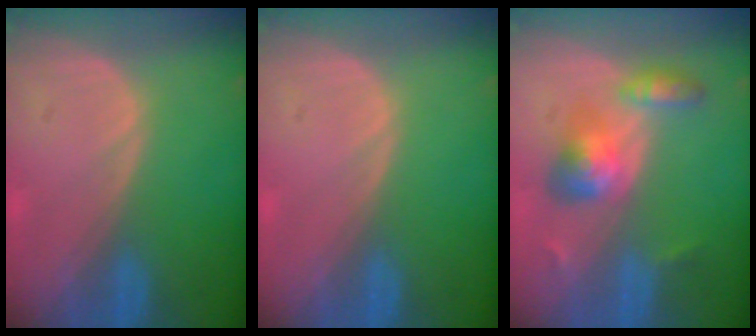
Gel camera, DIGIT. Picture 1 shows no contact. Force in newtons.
{"total": 0.0}
{"total": 5.8, "press": 5.8, "slide": 0.2}